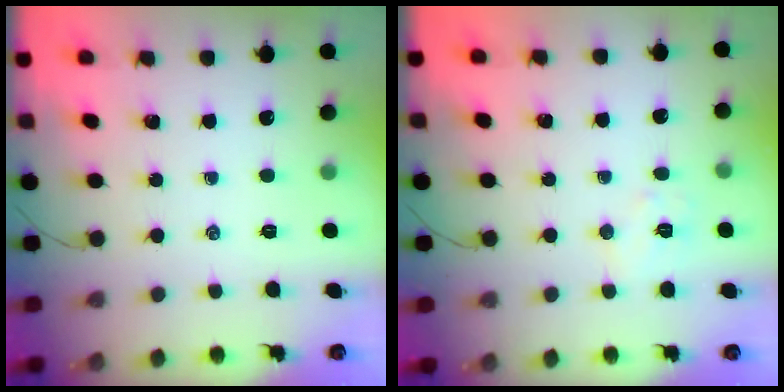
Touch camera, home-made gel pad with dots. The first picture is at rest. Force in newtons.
{"total": 6.1, "press": 6.1, "slide": 0.8}